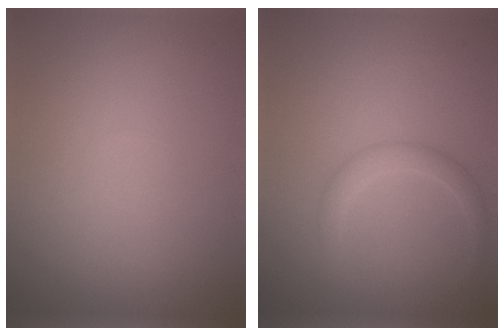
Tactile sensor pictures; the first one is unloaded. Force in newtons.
{"total": 1.8, "press": 1.8, "slide": 0.1}